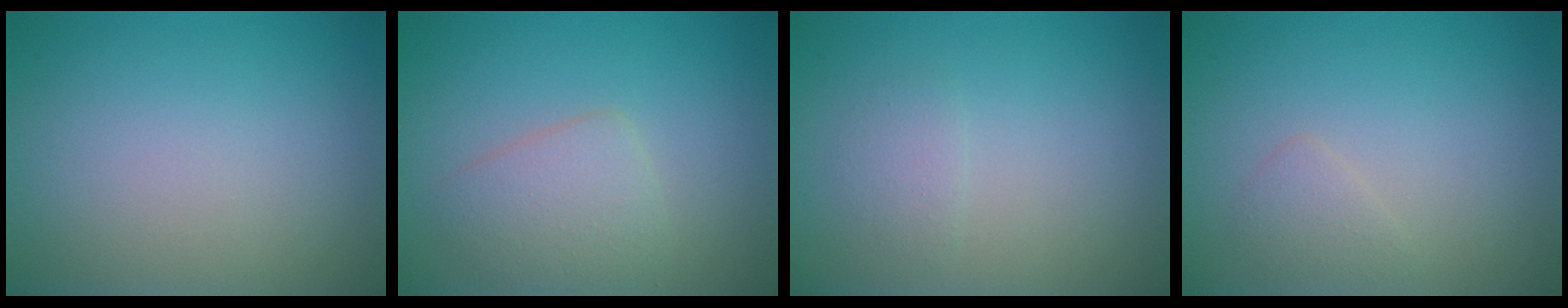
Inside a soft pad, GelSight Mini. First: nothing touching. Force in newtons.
{"total": 2.8, "press": 2.8, "slide": 0.1}
{"total": 1.2, "press": 1.2, "slide": 0.1}
{"total": 1.1, "press": 1.1, "slide": 0.0}